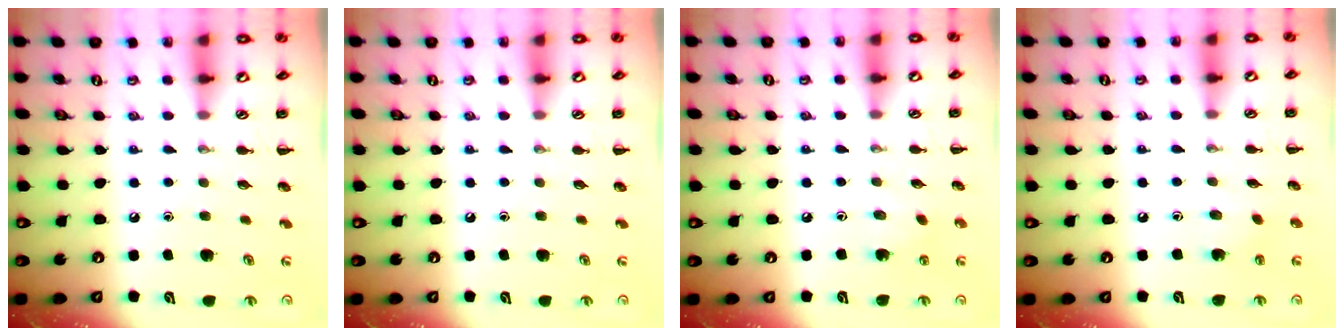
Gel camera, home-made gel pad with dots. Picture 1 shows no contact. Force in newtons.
{"total": 0.0}
{"total": 2.7, "press": 2.6, "slide": 0.8}
{"total": 2.6, "press": 2.5, "slide": 0.7}